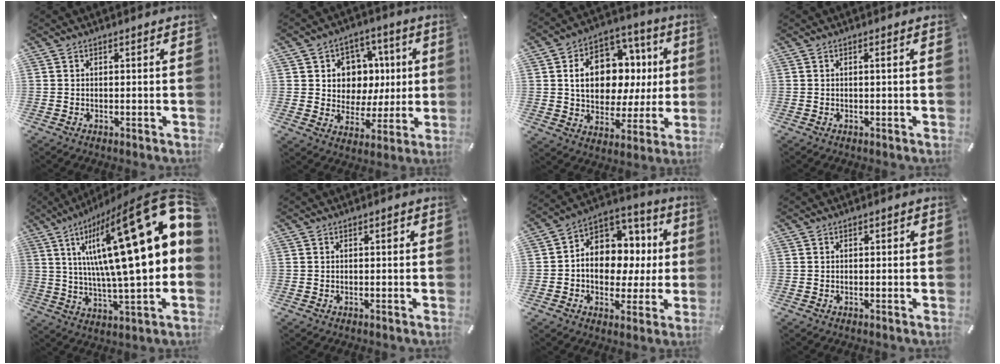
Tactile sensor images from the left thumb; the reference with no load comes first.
{"total": 10.0, "force": [1.0, 9.8, 2.0], "torque": [-0.024, -0.013, 0.026]}
{"total": 16.4, "force": [3.4, 12.4, 10.2], "torque": [-0.154, -0.008, 0.071]}
{"total": 0.7, "force": [0.0, -0.1, 0.7], "torque": [-0.012, -0.001, -0.001]}
{"total": 32.2, "force": [9.1, 8.4, 29.7], "torque": [-0.479, -0.086, 0.145]}
{"total": 1.0, "force": [0.1, 0.5, 0.9], "torque": [-0.017, 0.005, 0.000]}
{"total": 11.7, "force": [0.3, 10.1, 5.8], "torque": [-0.083, -0.012, 0.016]}
{"total": 0.5, "force": [-0.1, 0.3, 0.4], "torque": [-0.008, -0.001, -0.002]}